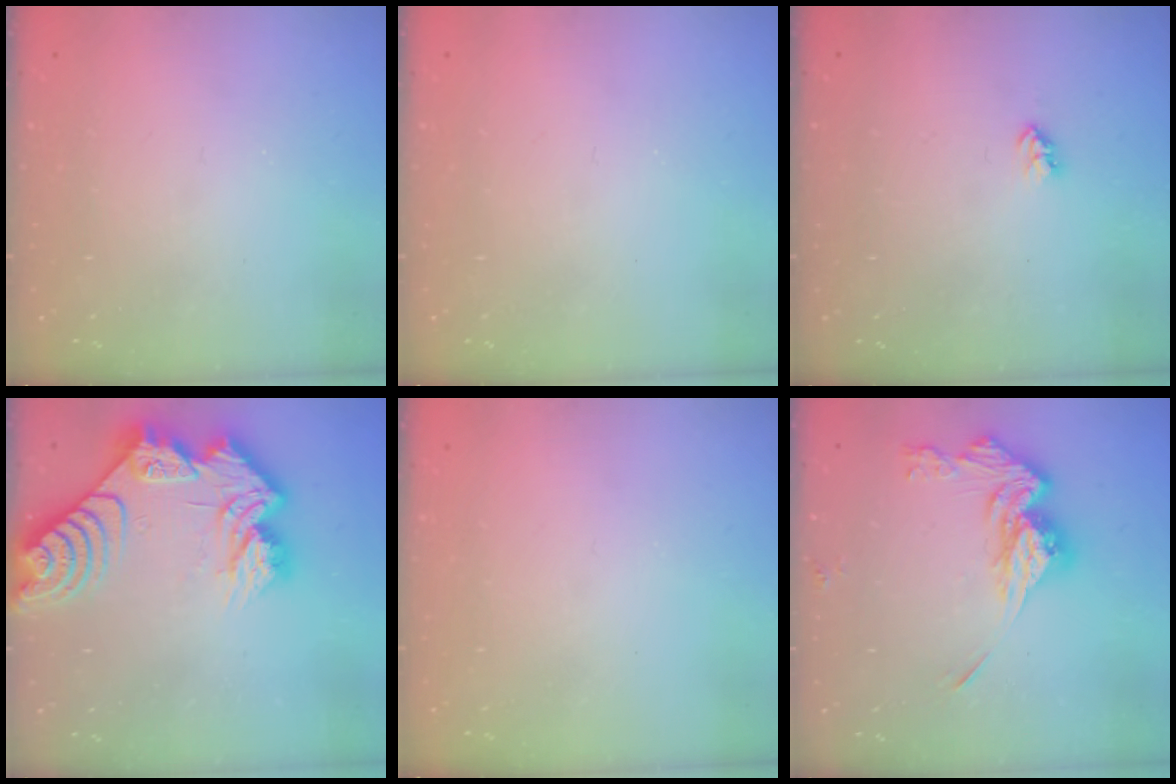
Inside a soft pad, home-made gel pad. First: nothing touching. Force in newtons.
{"total": 0.0}
{"total": 2.7, "press": 2.7, "slide": 0.4}
{"total": 17.3, "press": 17.2, "slide": 1.7}
{"total": 0.0}
{"total": 14.5, "press": 14.5, "slide": 0.8}